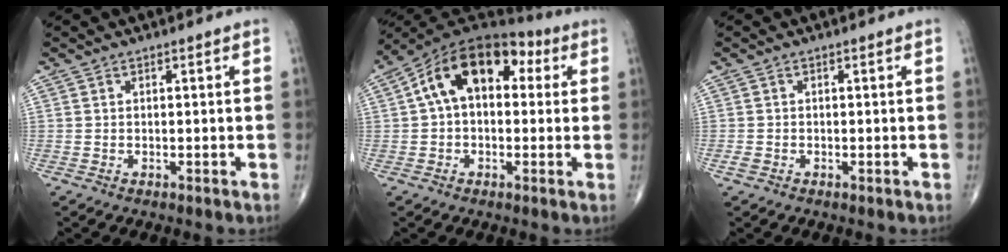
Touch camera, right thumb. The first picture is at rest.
{"total": 15.3, "force": [3.2, 9.4, 11.7], "torque": [-0.166, 0.044, 0.041]}
{"total": 1.0, "force": [-0.5, 0.7, 0.5], "torque": [-0.013, 0.000, -0.010]}